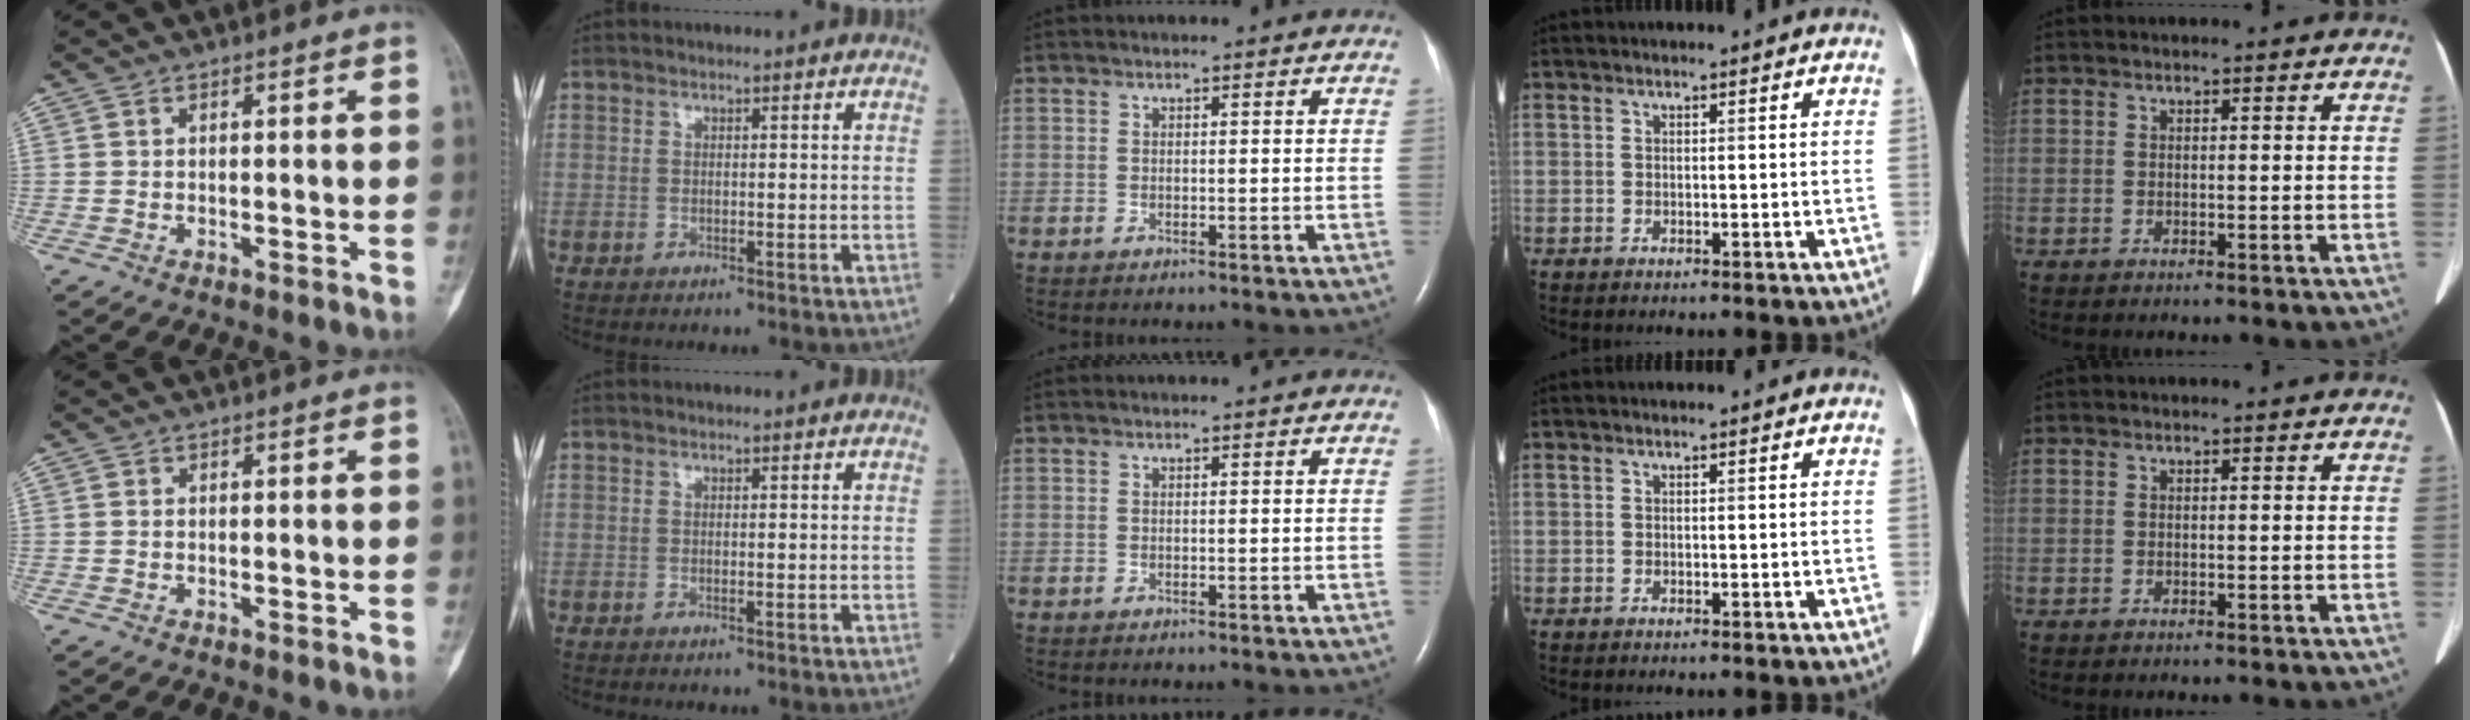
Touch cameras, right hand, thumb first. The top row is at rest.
{}